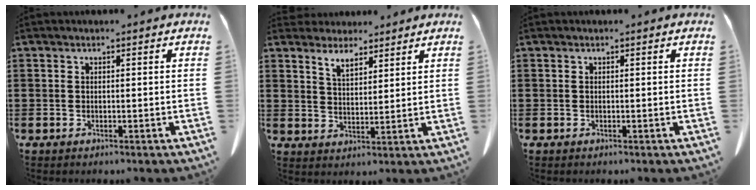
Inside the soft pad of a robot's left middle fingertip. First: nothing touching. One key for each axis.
{"total": 4.6, "fx": 4.0, "fy": 1.7, "fz": 1.5, "tx": -0.041, "ty": -0.005, "tz": 0.076}
{"total": 0.0}